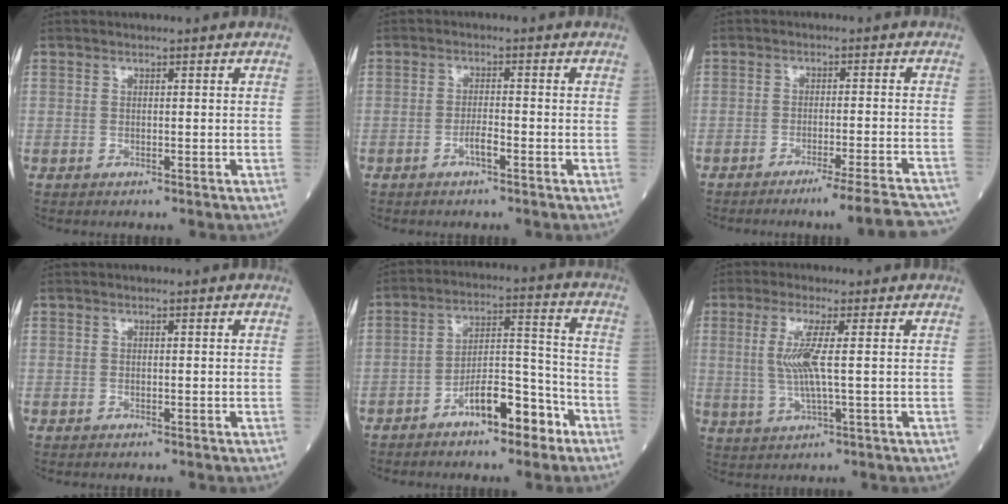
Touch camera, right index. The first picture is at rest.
{"total": 2.4, "force": [-1.3, 0.3, 2.0], "torque": [-0.035, 0.001, -0.026]}
{"total": 11.4, "force": [-10.4, -0.7, 4.5], "torque": [-0.030, 0.001, -0.139]}
{"total": 0.0}
{"total": 9.4, "force": [-5.9, 3.0, 6.7], "torque": [-0.113, 0.026, -0.097]}
{"total": 5.7, "force": [0.8, 0.0, 5.7], "torque": [-0.127, -0.004, 0.016]}